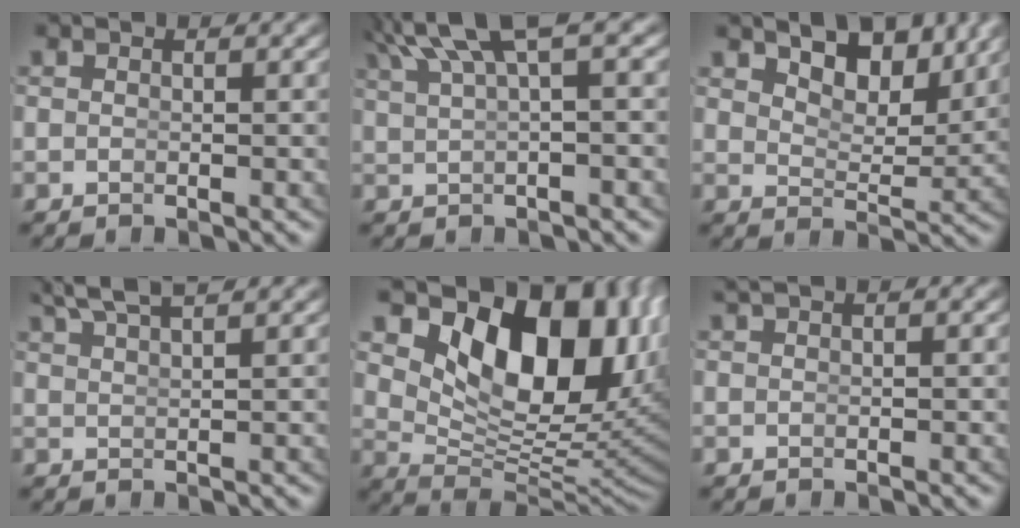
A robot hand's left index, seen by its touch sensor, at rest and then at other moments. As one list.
[{"total": 5.1, "force": [3.1, 1.1, 3.9], "torque": [-0.058, 0.015, 0.053]}, {"total": 6.6, "force": [4.9, 2.6, 3.6], "torque": [-0.054, -0.007, 0.078]}, {"total": 3.9, "force": [3.5, -0.1, 1.7], "torque": [-0.030, 0.002, 0.067]}, {"total": 16.3, "force": [4.7, 9.1, 12.7], "torque": [-0.194, -0.015, 0.083]}, {"total": 0.7, "force": [0.5, -0.5, 0.1], "torque": [-0.001, 0.001, 0.011]}]